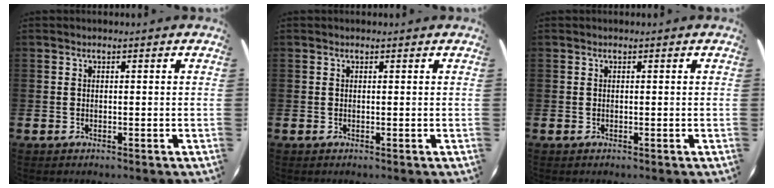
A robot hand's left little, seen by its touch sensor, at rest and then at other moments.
{"total": 0.0}
{"total": 0.0}